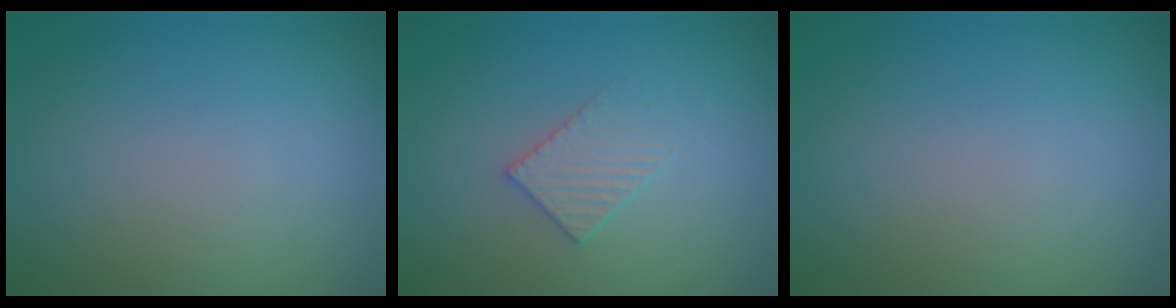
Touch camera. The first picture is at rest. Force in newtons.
{"total": 2.1, "press": 2.0, "slide": 0.3}
{"total": 0.0}